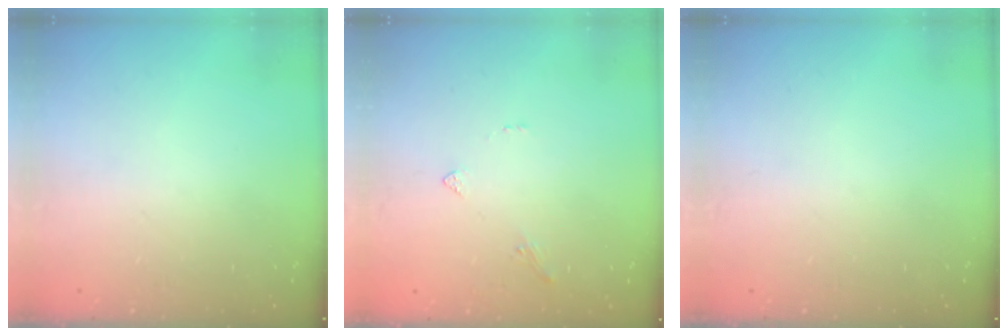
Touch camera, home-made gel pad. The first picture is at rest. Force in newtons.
{"total": 1.6, "press": 1.5, "slide": 0.5}
{"total": 0.0}